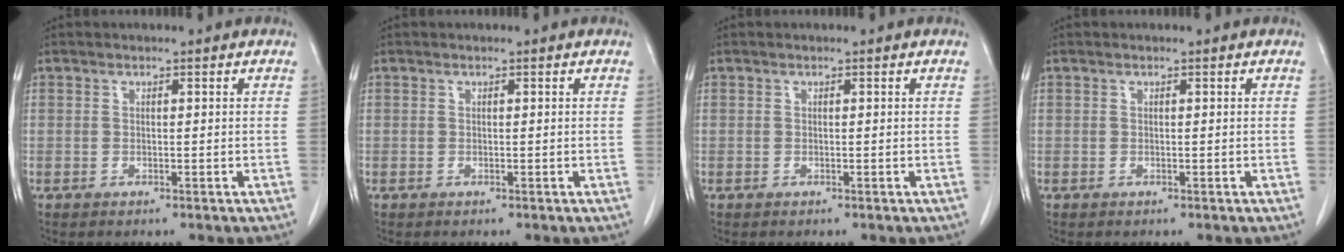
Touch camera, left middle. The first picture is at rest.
{"total": 0.0}
{"total": 0.0}
{"total": 0.0}